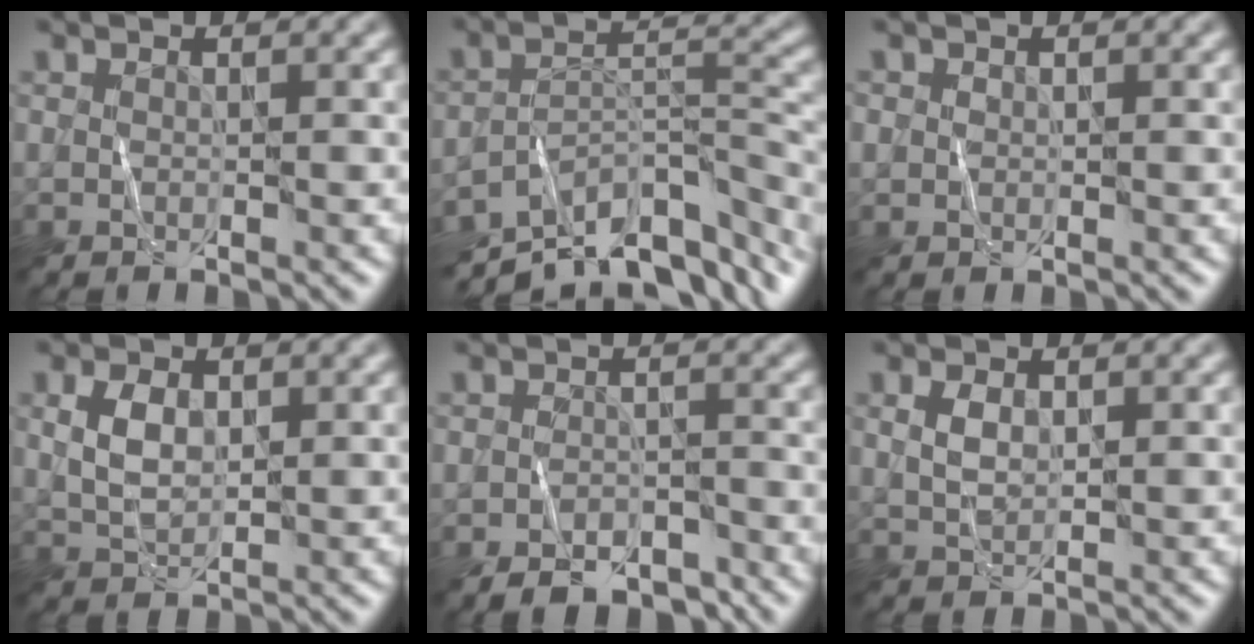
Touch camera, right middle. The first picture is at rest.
{"total": 11.8, "force": [-8.4, 4.2, 7.1], "torque": [-0.113, 0.004, -0.137]}
{"total": 0.6, "force": [0.1, 0.6, 0.1], "torque": [0.003, 0.001, -0.003]}
{"total": 2.8, "force": [0.9, 1.8, 1.9], "torque": [-0.042, 0.001, 0.020]}
{"total": 4.6, "force": [-3.6, 2.1, 2.1], "torque": [-0.030, -0.001, -0.056]}
{"total": 1.7, "force": [0.8, 1.1, 1.0], "torque": [-0.022, 0.001, 0.016]}